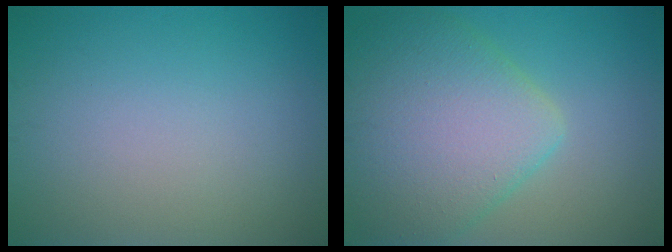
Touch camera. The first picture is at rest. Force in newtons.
{"total": 8.3, "press": 8.3, "slide": 0.3}